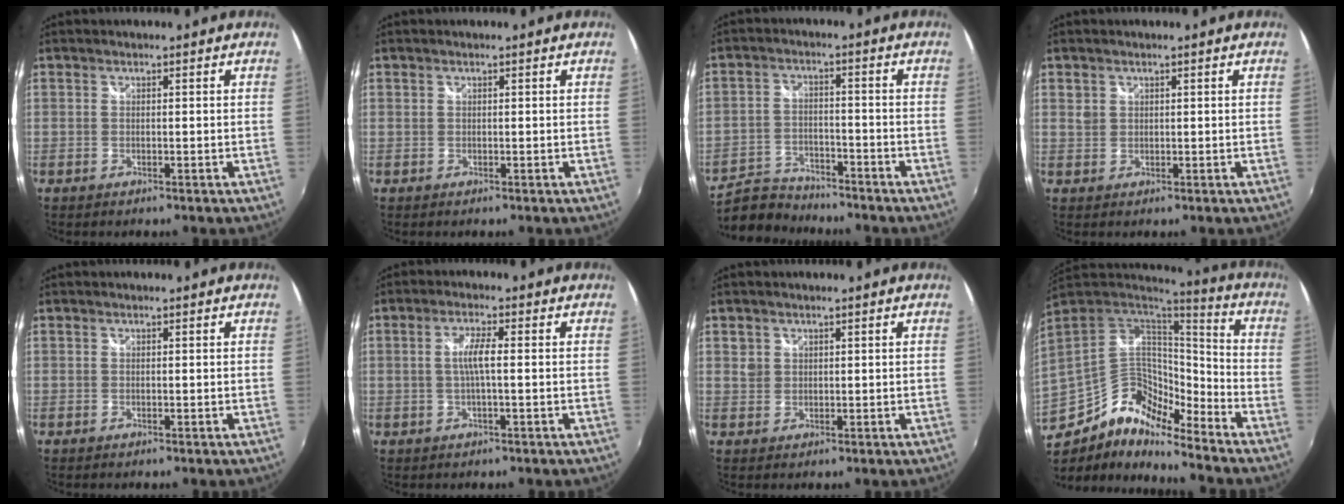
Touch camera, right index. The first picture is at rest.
{"total": 0.0}
{"total": 8.5, "force": [-7.7, 3.2, 1.5], "torque": [-0.056, 0.002, -0.135]}
{"total": 1.2, "force": [0.5, 1.1, 0.1], "torque": [-0.002, 0.004, 0.006]}
{"total": 0.0}
{"total": 3.7, "force": [-0.1, 0.2, 3.7], "torque": [-0.071, 0.003, -0.002]}
{"total": 1.6, "force": [0.6, 1.5, 0.1], "torque": [0.000, 0.005, 0.007]}
{"total": 18.1, "force": [-12.3, 9.5, 9.4], "torque": [-0.215, -0.007, -0.239]}